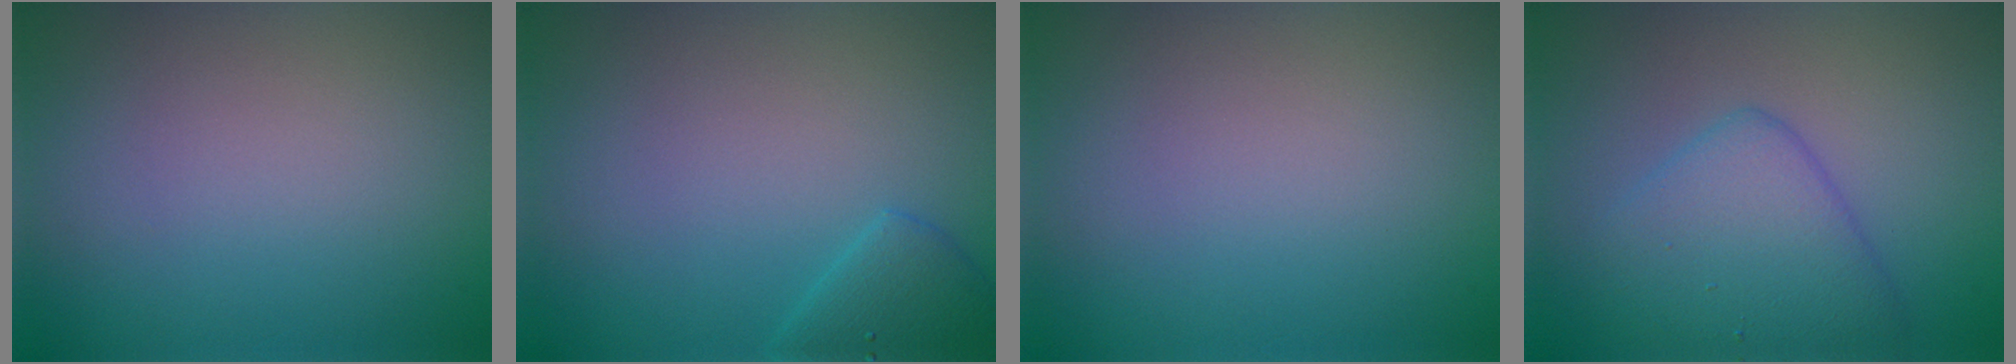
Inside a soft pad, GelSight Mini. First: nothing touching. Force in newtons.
{"total": 2.2, "press": 2.2, "slide": 0.3}
{"total": 0.0}
{"total": 4.5, "press": 4.5, "slide": 0.2}